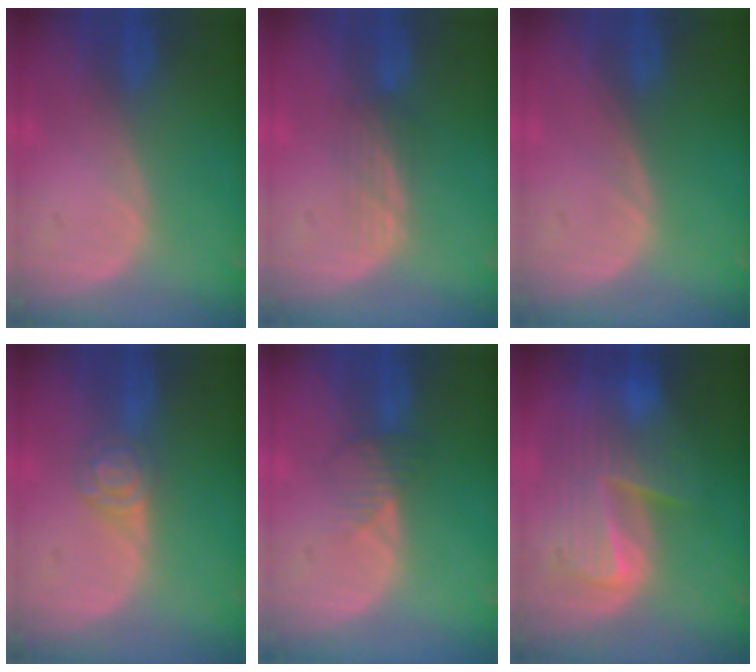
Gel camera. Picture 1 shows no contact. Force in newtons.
{"total": 2.9, "press": 2.6, "slide": 1.3}
{"total": 0.0}
{"total": 4.3, "press": 3.9, "slide": 1.7}
{"total": 2.7, "press": 2.7, "slide": 0.3}
{"total": 10.0, "press": 8.7, "slide": 5.0}